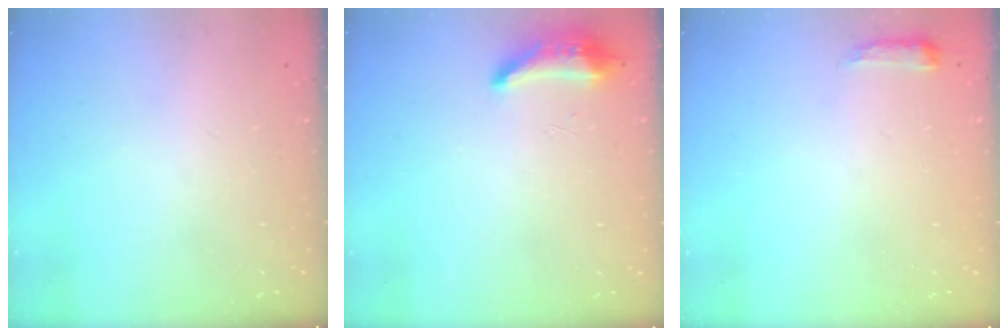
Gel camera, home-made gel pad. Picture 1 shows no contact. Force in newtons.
{"total": 16.0, "press": 10.0, "slide": 12.4}
{"total": 4.9, "press": 4.9, "slide": 0.8}